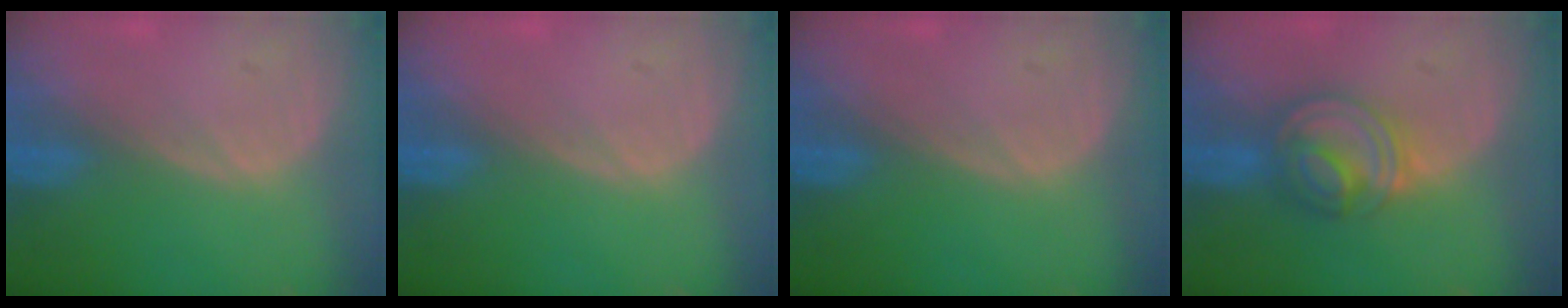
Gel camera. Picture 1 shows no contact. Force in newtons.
{"total": 0.0}
{"total": 0.0}
{"total": 7.0, "press": 6.3, "slide": 3.1}